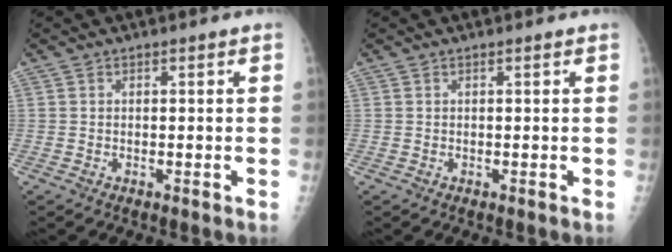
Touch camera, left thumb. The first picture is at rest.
{"total": 0.0}